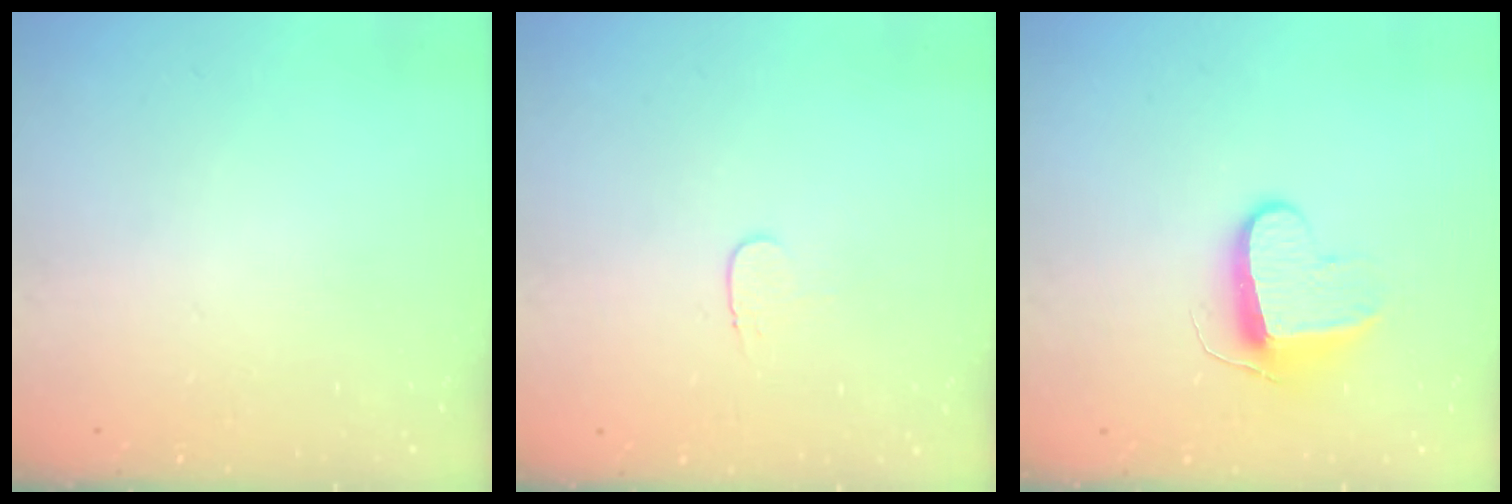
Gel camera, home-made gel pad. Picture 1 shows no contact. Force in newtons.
{"total": 3.7, "press": 3.7, "slide": 0.4}
{"total": 9.5, "press": 9.5, "slide": 0.7}